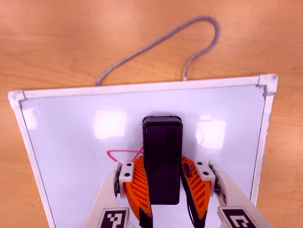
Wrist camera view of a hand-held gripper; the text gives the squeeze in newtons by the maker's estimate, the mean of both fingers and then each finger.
{"total": 13.7, "left": 14.4, "right": 13.0}